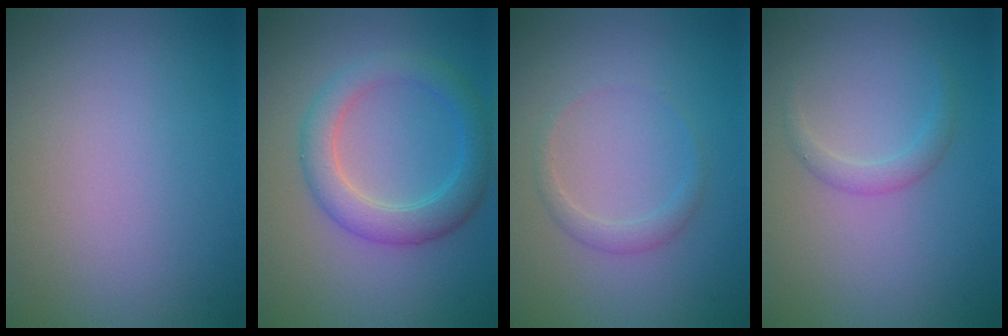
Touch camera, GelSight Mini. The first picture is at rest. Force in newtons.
{"total": 4.0, "press": 4.0, "slide": 0.1}
{"total": 1.4, "press": 1.4, "slide": 0.1}
{"total": 0.9, "press": 0.9, "slide": 0.0}